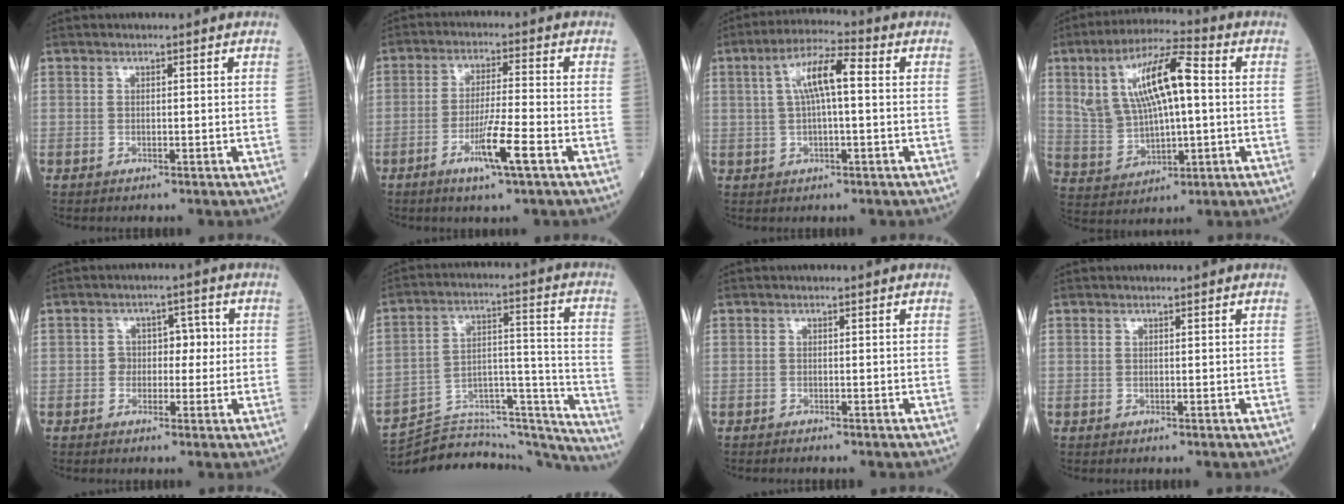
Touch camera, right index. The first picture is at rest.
{"total": 7.3, "force": [-3.4, -0.2, 6.5], "torque": [-0.119, -0.012, -0.062]}
{"total": 7.6, "force": [1.3, 1.4, 7.3], "torque": [-0.140, 0.025, 0.022]}
{"total": 13.8, "force": [3.2, 4.4, 12.7], "torque": [-0.255, 0.028, 0.062]}
{"total": 4.1, "force": [0.0, 2.9, 2.8], "torque": [-0.029, 0.023, -0.002]}
{"total": 24.4, "force": [-23.8, 2.7, 4.9], "torque": [-0.064, 0.051, -0.346]}
{"total": 0.8, "force": [-0.8, -0.1, 0.2], "torque": [-0.005, 0.000, -0.015]}
{"total": 0.0}